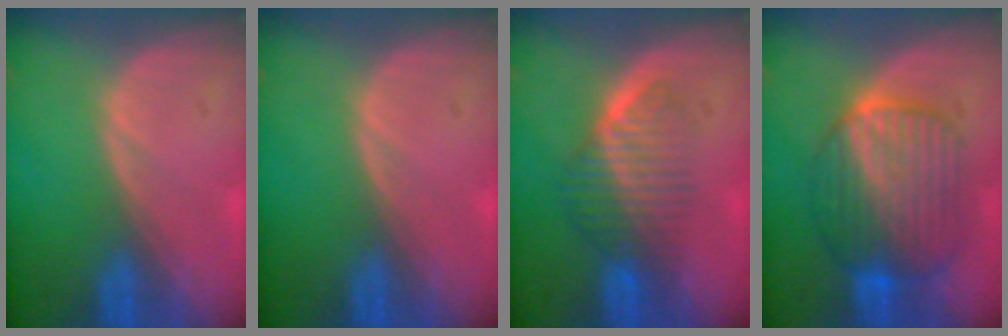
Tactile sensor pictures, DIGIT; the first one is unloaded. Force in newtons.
{"total": 0.0}
{"total": 6.7, "press": 6.1, "slide": 2.8}
{"total": 9.7, "press": 9.7, "slide": 0.6}